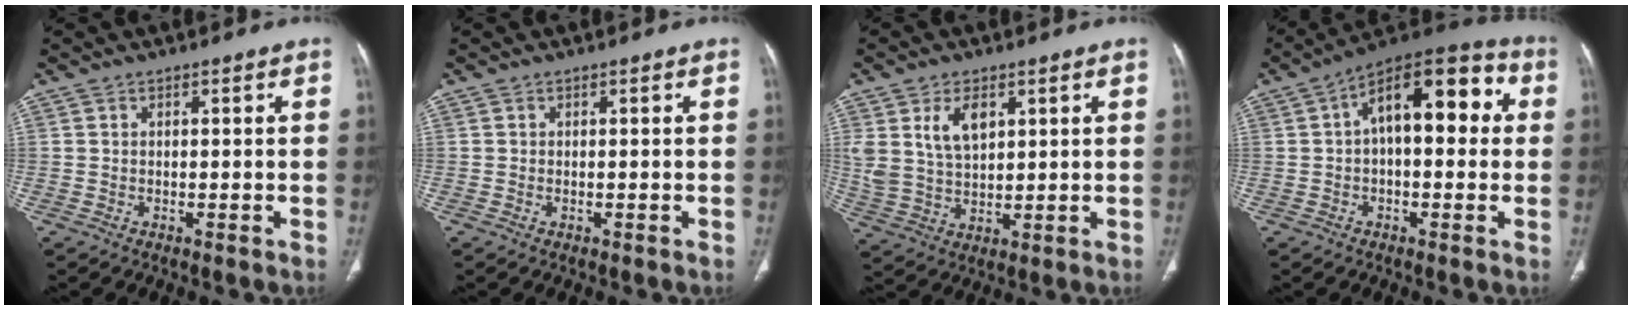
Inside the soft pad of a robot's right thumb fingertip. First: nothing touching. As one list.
[{"total": 0.0}, {"total": 8.6, "force": [3.5, 5.0, 6.1], "torque": [-0.107, -0.012, 0.078]}, {"total": 16.3, "force": [2.7, 8.1, 13.9], "torque": [-0.174, 0.045, 0.033]}]